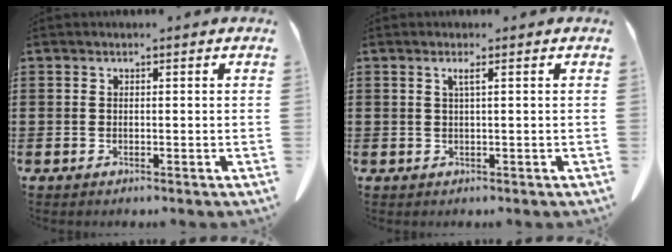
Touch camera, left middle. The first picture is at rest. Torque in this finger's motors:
{"motor_torque": [-0.80, 1.04, -0.01, -0.01]}